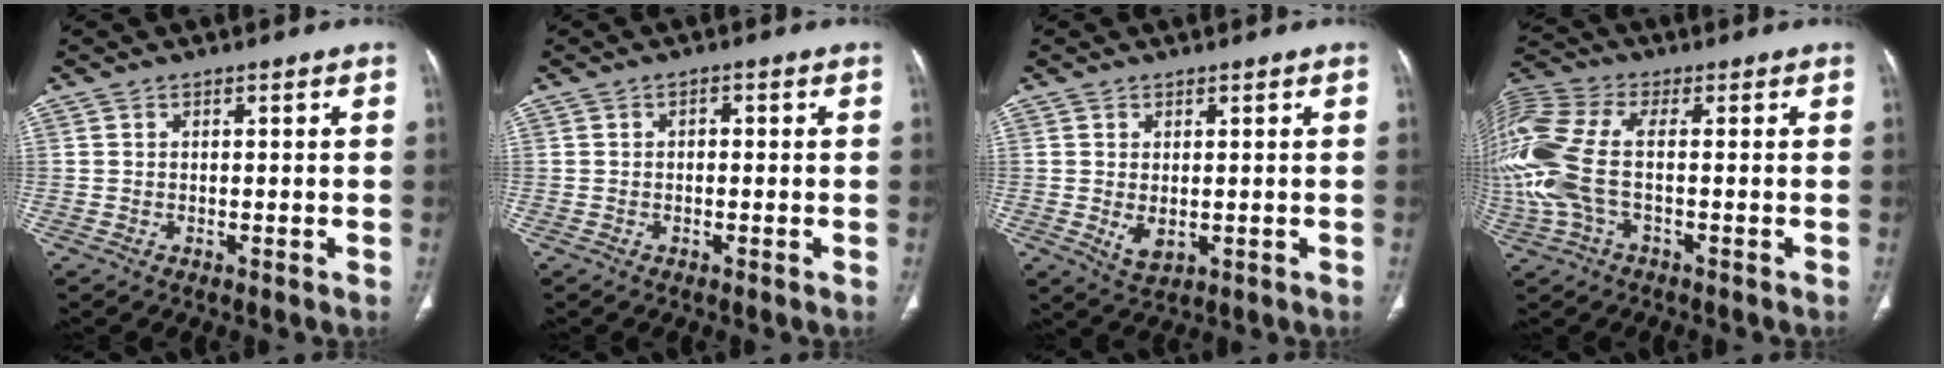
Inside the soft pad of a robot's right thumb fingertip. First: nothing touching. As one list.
[{"total": 1.1, "force": [-0.1, 0.8, 0.8], "torque": [-0.010, 0.006, -0.004]}, {"total": 3.4, "force": [-0.3, 2.0, 2.8], "torque": [-0.044, -0.008, 0.008]}, {"total": 13.7, "force": [-0.8, 7.2, 11.6], "torque": [-0.310, 0.016, -0.015]}]